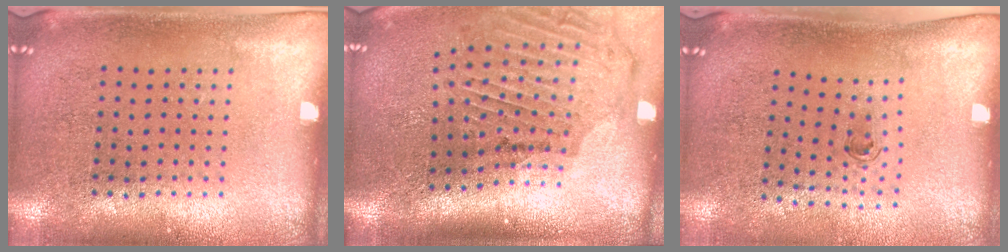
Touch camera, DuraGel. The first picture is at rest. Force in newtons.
{"total": 2.1, "press": 1.9, "slide": 0.8}
{"total": 0.6, "press": 0.4, "slide": 0.5}